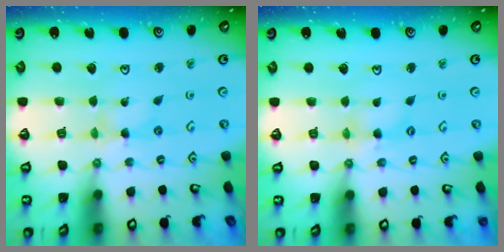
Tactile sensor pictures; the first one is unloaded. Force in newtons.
{"total": 2.5, "press": 2.5, "slide": 0.3}